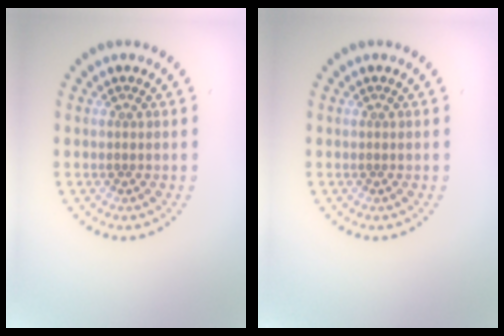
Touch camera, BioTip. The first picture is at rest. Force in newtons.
{"total": 0.0}